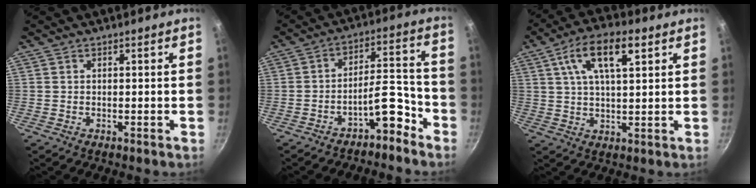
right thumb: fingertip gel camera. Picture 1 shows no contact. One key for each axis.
{"total": 8.2, "fx": -5.4, "fy": 3.1, "fz": 5.3, "tx": -0.056, "ty": 0.069, "tz": -0.078}
{"total": 11.8, "fx": 4.9, "fy": 4.8, "fz": 9.7, "tx": -0.159, "ty": 0.002, "tz": 0.081}